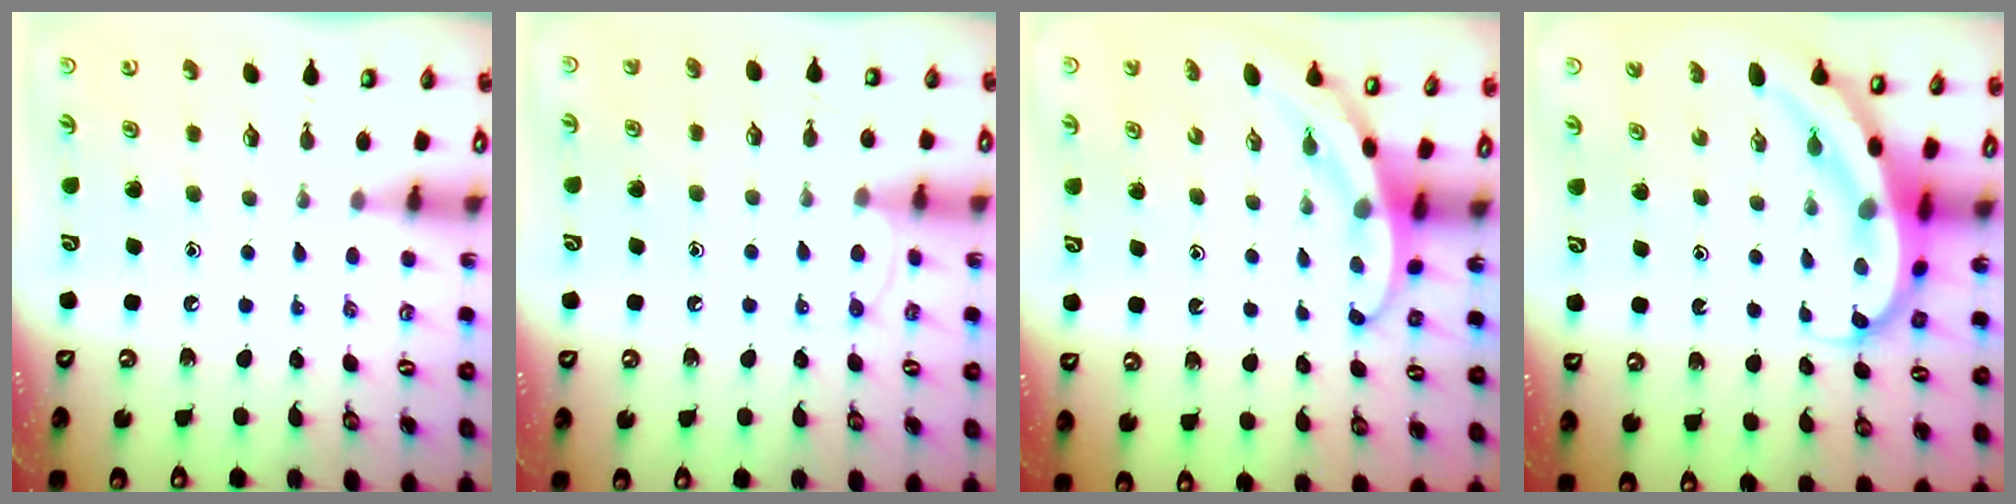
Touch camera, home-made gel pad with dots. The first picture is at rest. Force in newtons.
{"total": 7.2, "press": 7.1, "slide": 0.7}
{"total": 3.2, "press": 3.2, "slide": 0.2}
{"total": 7.0, "press": 6.8, "slide": 1.7}